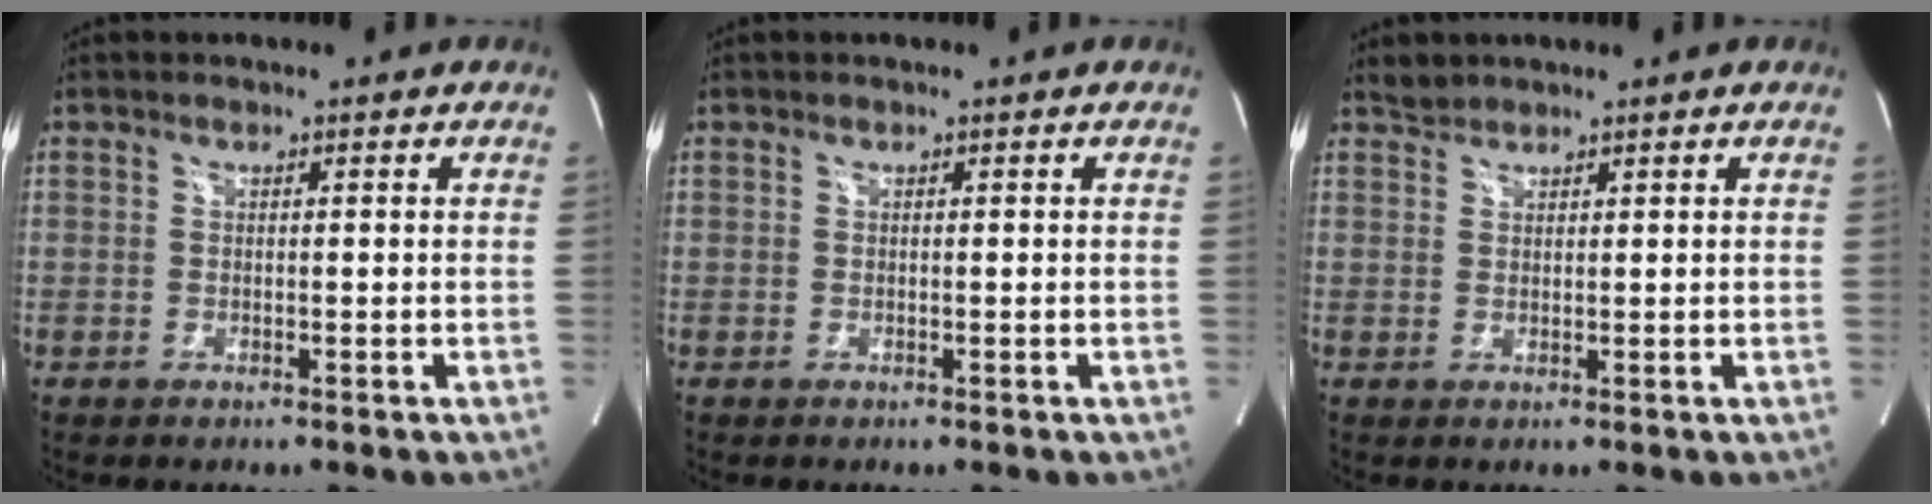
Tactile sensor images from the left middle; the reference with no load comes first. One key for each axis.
{"total": 0.0}
{"total": 1.5, "fx": 1.4, "fy": 0.4, "fz": -0.1, "tx": 0.000, "ty": 0.003, "tz": 0.028}